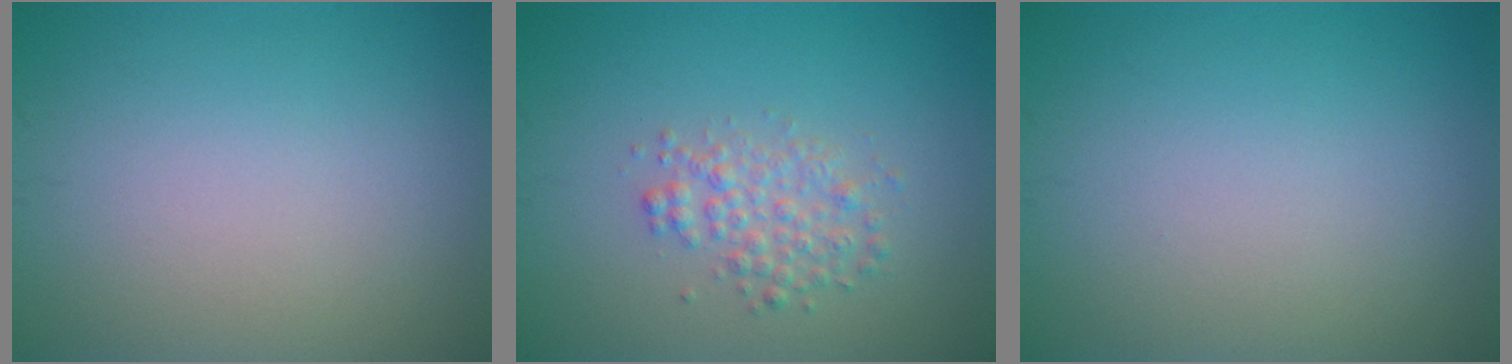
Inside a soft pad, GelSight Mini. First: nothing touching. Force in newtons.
{"total": 2.5, "press": 2.5, "slide": 0.1}
{"total": 0.0}